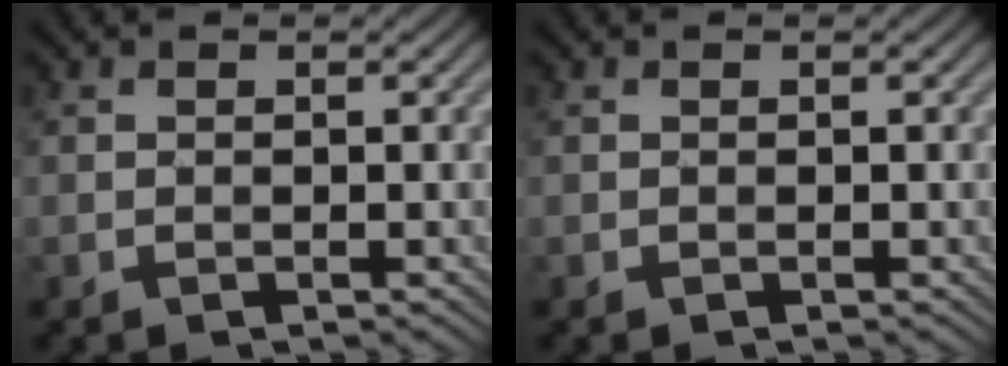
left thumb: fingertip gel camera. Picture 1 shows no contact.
{"total": 0.0}